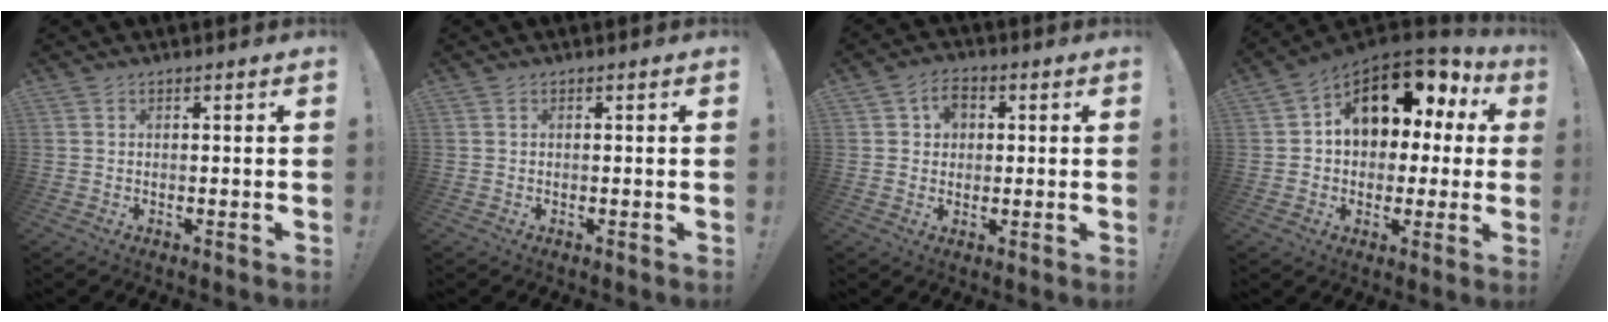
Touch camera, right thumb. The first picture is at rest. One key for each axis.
{"total": 0.0}
{"total": 4.9, "fx": 1.5, "fy": 4.1, "fz": 2.1, "tx": -0.025, "ty": 0.002, "tz": 0.025}
{"total": 14.9, "fx": 6.6, "fy": 9.6, "fz": 9.3, "tx": -0.126, "ty": -0.042, "tz": 0.114}